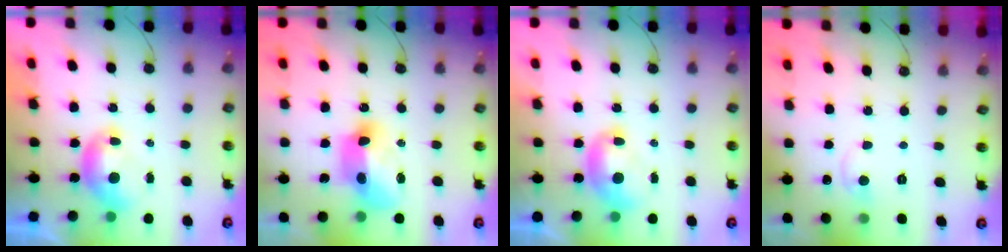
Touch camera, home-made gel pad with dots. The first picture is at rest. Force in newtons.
{"total": 8.9, "press": 8.8, "slide": 1.3}
{"total": 1.6, "press": 1.5, "slide": 0.1}
{"total": 0.8, "press": 0.2, "slide": 0.8}